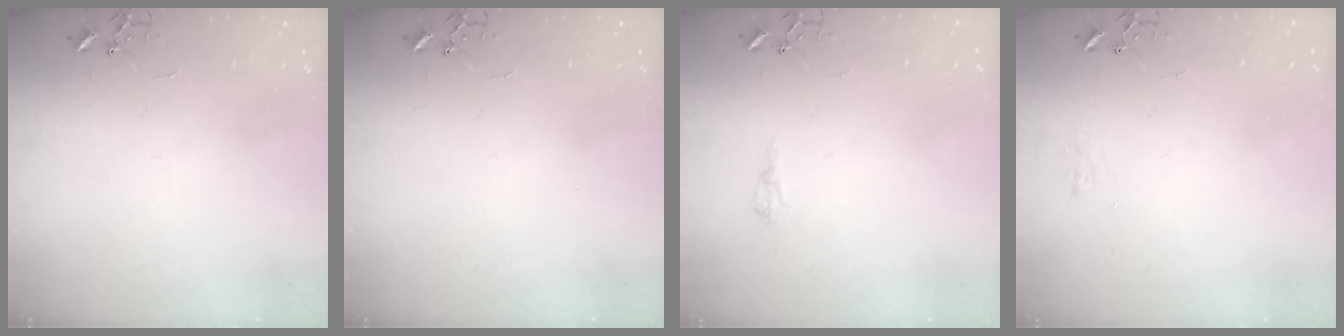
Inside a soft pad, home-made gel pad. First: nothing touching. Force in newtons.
{"total": 0.0}
{"total": 6.7, "press": 6.6, "slide": 0.8}
{"total": 6.8, "press": 6.8, "slide": 0.6}